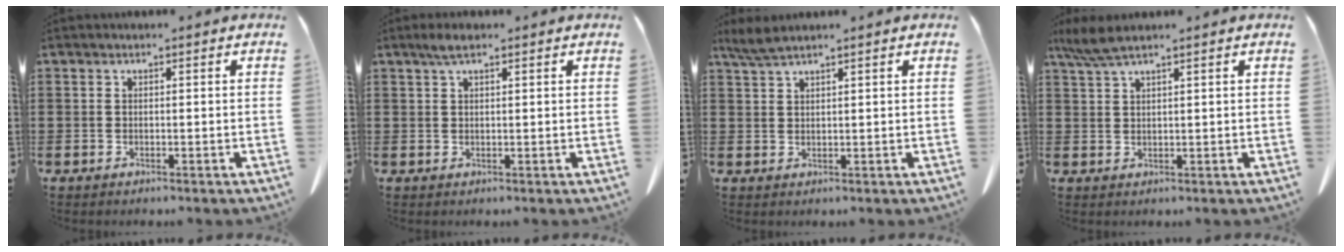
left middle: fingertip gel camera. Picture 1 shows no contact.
{"total": 2.1, "force": [1.2, 0.5, 1.7], "torque": [-0.035, 0.004, 0.020]}
{"total": 2.5, "force": [2.0, 0.1, 1.5], "torque": [-0.033, 0.000, 0.038]}
{"total": 3.8, "force": [2.8, 0.3, 2.5], "torque": [-0.055, 0.001, 0.053]}